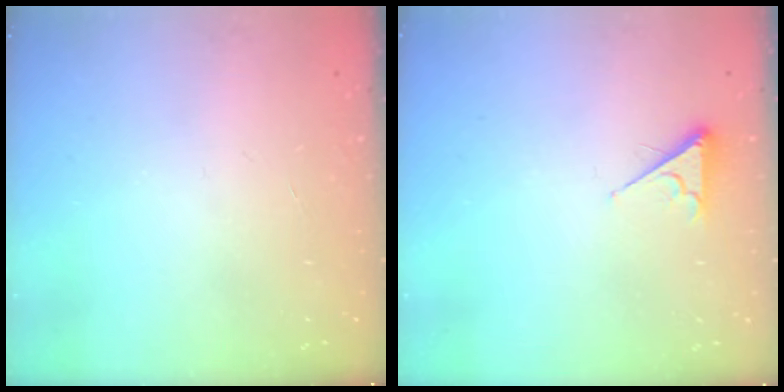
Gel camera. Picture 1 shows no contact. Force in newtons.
{"total": 3.3, "press": 3.2, "slide": 0.4}